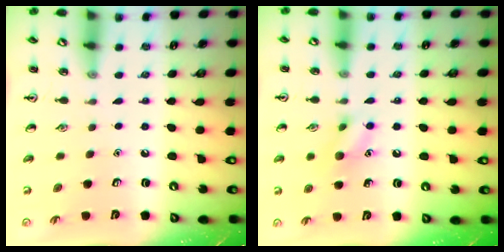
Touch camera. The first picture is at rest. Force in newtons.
{"total": 8.8, "press": 8.7, "slide": 0.9}